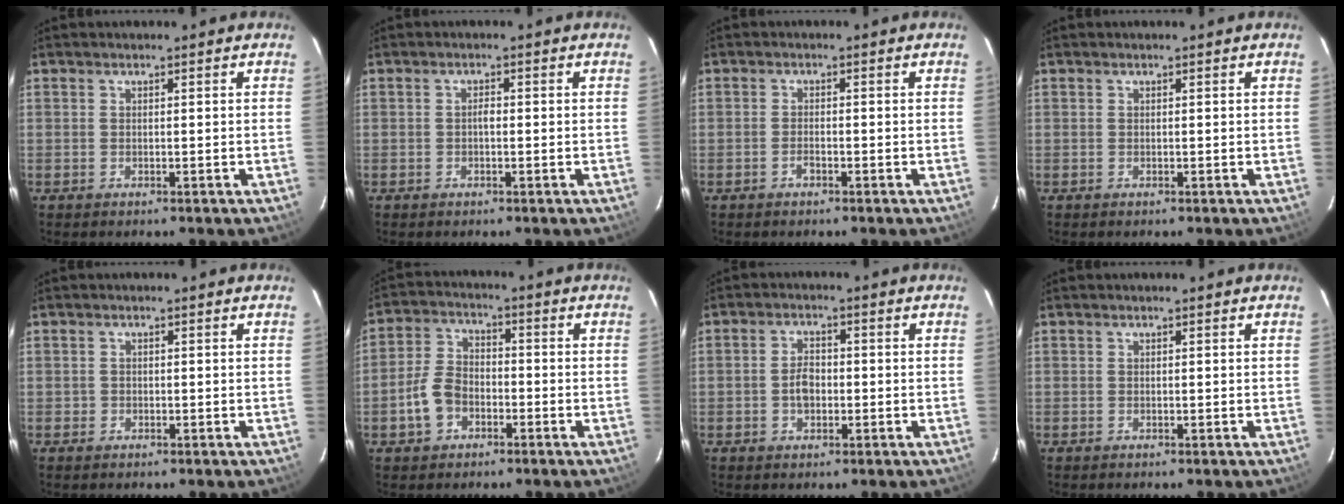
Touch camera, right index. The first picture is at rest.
{"total": 1.0, "force": [-0.3, 0.6, 0.8], "torque": [-0.014, 0.006, -0.005]}
{"total": 1.3, "force": [-0.9, 0.5, 0.8], "torque": [-0.021, 0.002, -0.017]}
{"total": 0.0}
{"total": 0.9, "force": [-0.5, 0.8, 0.1], "torque": [0.000, 0.001, -0.007]}
{"total": 6.7, "force": [-3.1, 4.8, 3.6], "torque": [-0.079, 0.020, -0.058]}
{"total": 3.7, "force": [-0.7, 2.5, 2.7], "torque": [-0.050, 0.007, -0.009]}
{"total": 0.0}